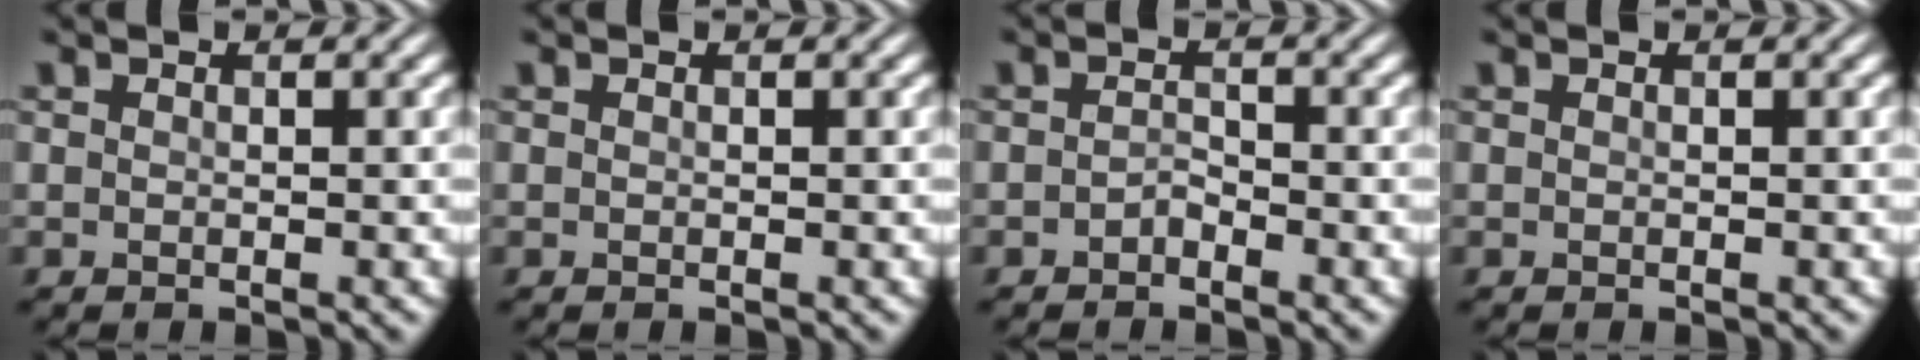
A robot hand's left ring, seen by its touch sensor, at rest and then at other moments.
{"total": 0.0}
{"total": 1.1, "force": [-0.7, 0.5, 0.6], "torque": [-0.013, 0.003, -0.014]}
{"total": 0.0}